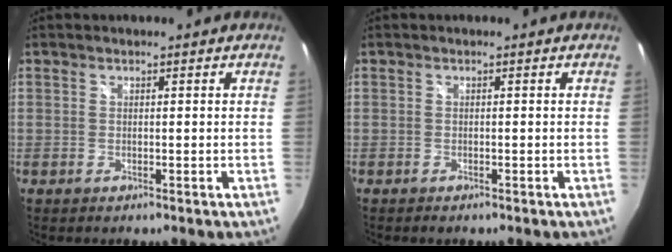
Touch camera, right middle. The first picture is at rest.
{"total": 0.7, "force": [-0.6, 0.3, 0.2], "torque": [-0.007, -0.004, -0.013]}